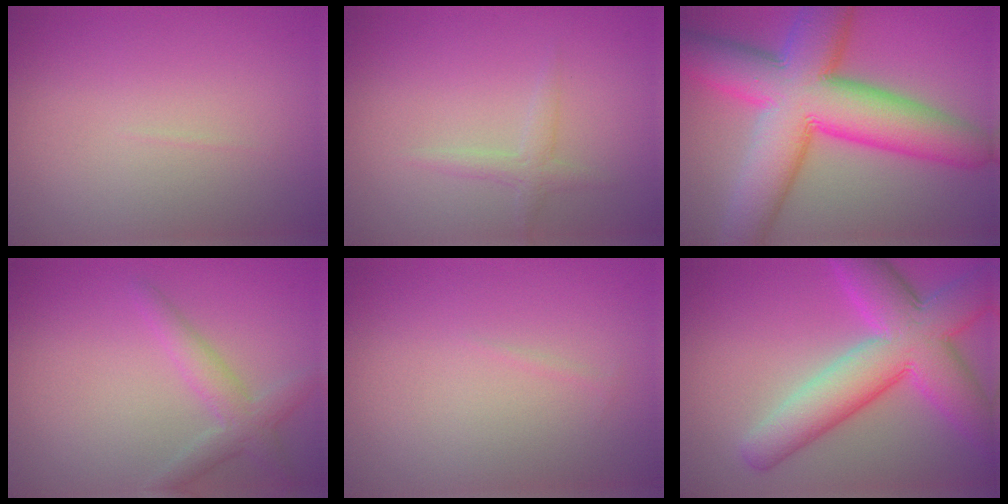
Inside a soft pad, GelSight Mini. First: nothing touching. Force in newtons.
{"total": 1.5, "press": 1.5, "slide": 0.0}
{"total": 14.2, "press": 14.2, "slide": 0.1}
{"total": 2.8, "press": 2.8, "slide": 0.1}
{"total": 0.8, "press": 0.8, "slide": 0.2}
{"total": 10.0, "press": 10.0, "slide": 0.3}